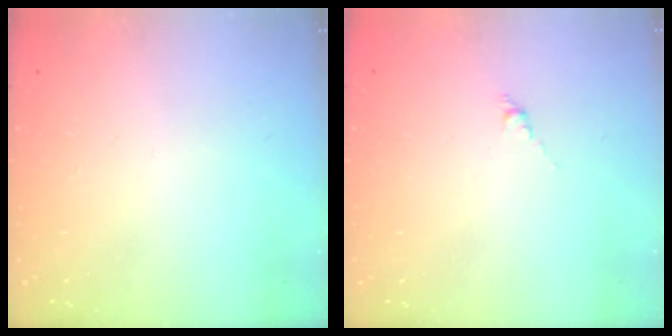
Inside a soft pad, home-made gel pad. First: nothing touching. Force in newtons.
{"total": 0.0}